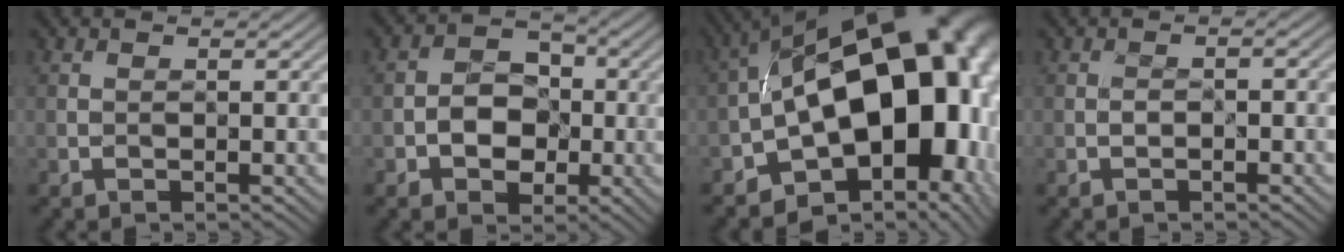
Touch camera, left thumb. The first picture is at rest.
{"total": 4.7, "force": [-1.1, 3.8, 2.6], "torque": [-0.030, -0.002, -0.028]}
{"total": 19.9, "force": [-2.0, 11.6, 16.0], "torque": [-0.214, -0.026, -0.010]}
{"total": 0.8, "force": [-0.7, 0.0, 0.4], "torque": [-0.006, -0.001, -0.014]}